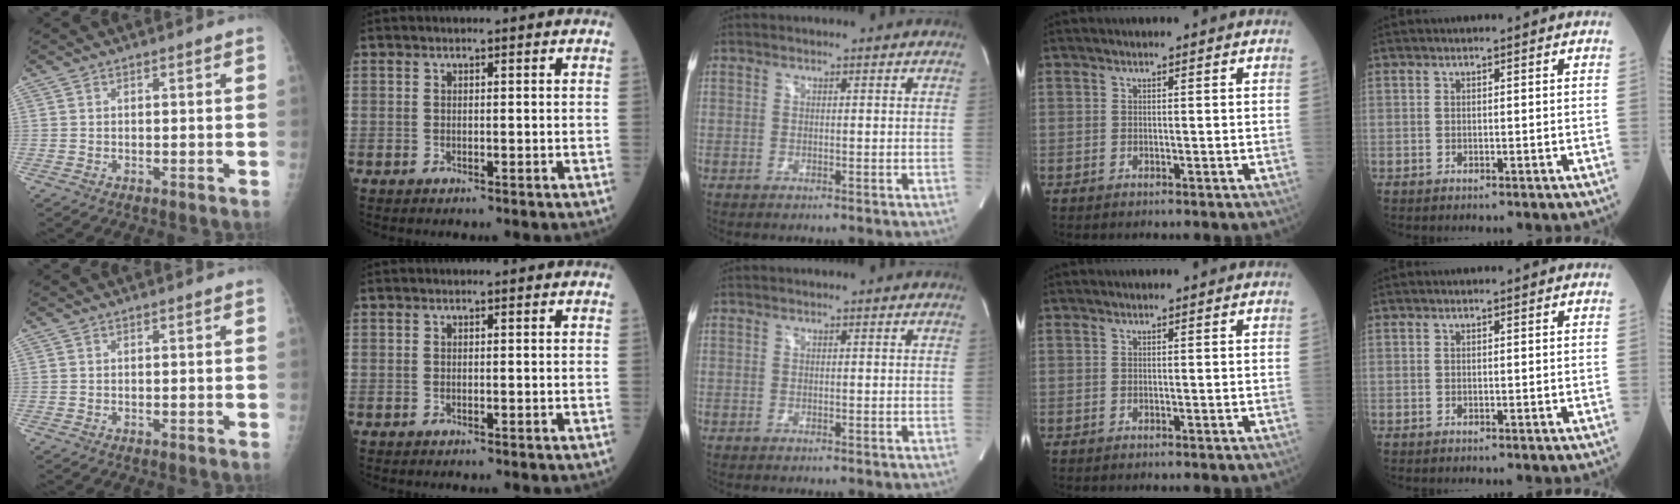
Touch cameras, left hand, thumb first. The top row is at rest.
{}